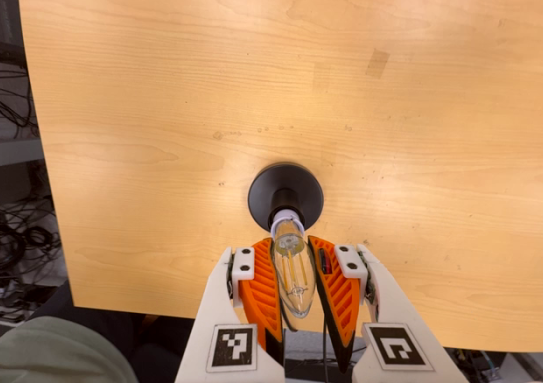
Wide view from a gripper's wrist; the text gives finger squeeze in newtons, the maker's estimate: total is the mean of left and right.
{"total": 19.2, "left": 19.6, "right": 18.8}